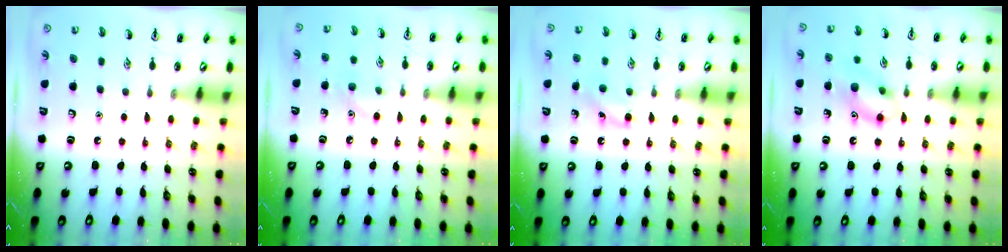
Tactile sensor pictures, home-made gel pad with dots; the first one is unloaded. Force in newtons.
{"total": 5.5, "press": 5.2, "slide": 1.6}
{"total": 6.3, "press": 6.0, "slide": 1.8}
{"total": 11.5, "press": 11.4, "slide": 1.2}